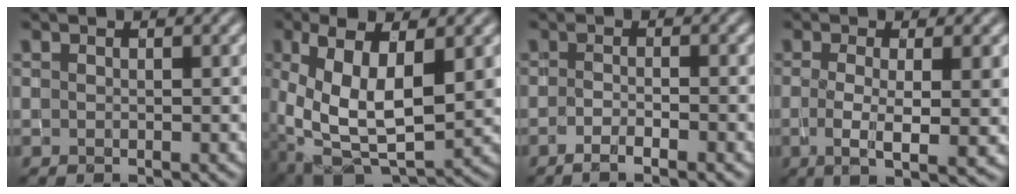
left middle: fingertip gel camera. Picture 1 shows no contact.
{"total": 10.7, "force": [0.7, 5.6, 9.1], "torque": [-0.181, -0.007, 0.011]}
{"total": 2.8, "force": [-1.7, 0.6, 2.2], "torque": [-0.036, 0.000, -0.029]}
{"total": 5.5, "force": [-0.8, 1.4, 5.3], "torque": [-0.088, -0.009, -0.014]}